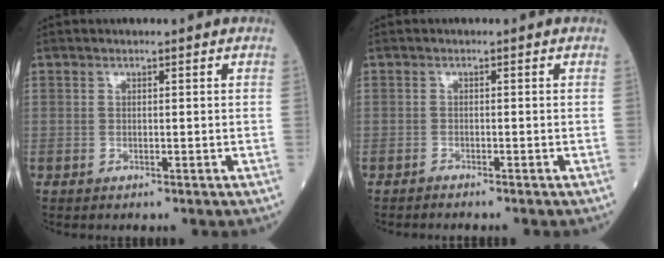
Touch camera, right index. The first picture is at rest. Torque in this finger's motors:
{"motor_torque": [0.03, 0.02, 0.04, -0.01]}